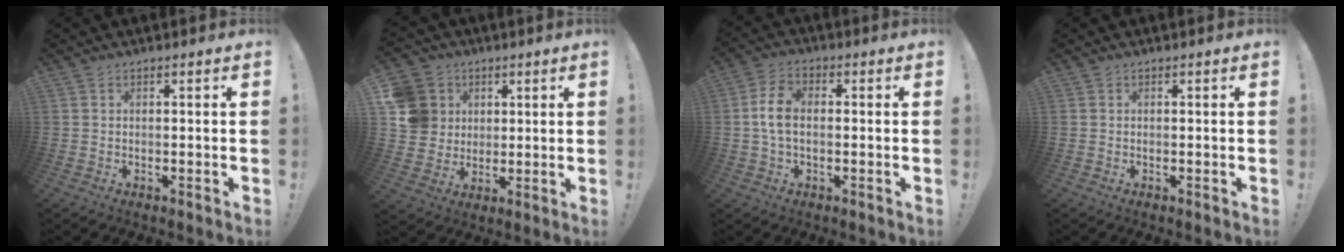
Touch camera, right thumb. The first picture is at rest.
{"total": 12.0, "force": [3.0, 11.0, 3.6], "torque": [-0.059, -0.006, 0.065]}
{"total": 7.5, "force": [-0.1, 4.5, 6.0], "torque": [-0.118, 0.006, 0.001]}
{"total": 0.0}